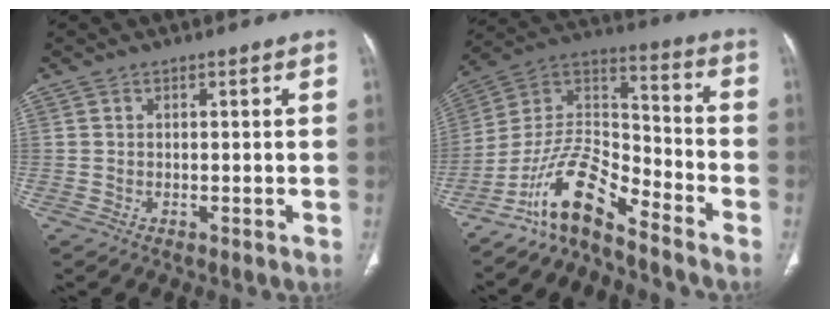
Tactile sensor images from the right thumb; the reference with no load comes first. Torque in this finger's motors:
{"motor_torque": [2.58, 0.43, 1.40, -1.37, 0.45]}